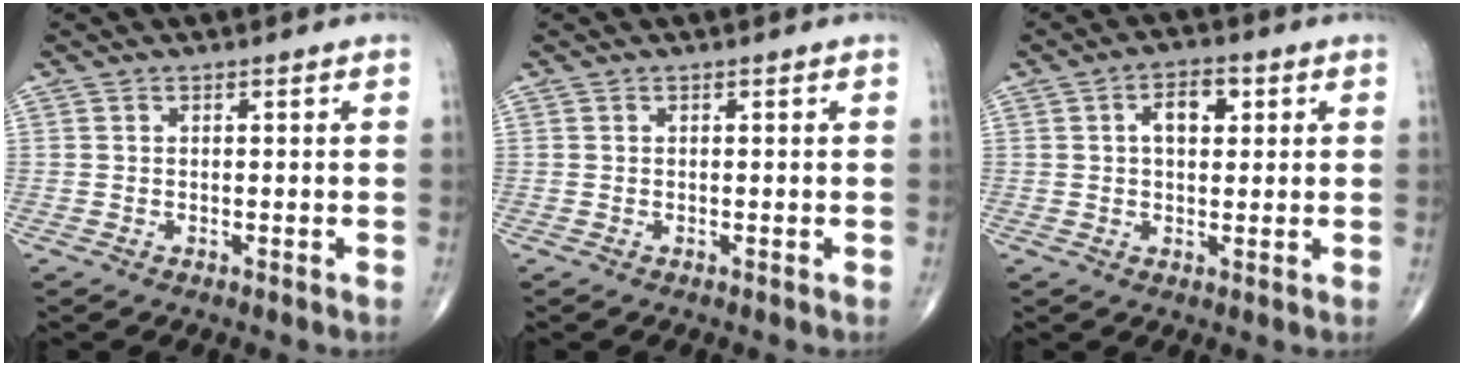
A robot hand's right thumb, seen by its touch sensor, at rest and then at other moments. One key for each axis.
{"total": 0.0}
{"total": 5.7, "fx": 1.6, "fy": 3.3, "fz": 4.4, "tx": -0.057, "ty": 0.006, "tz": 0.020}